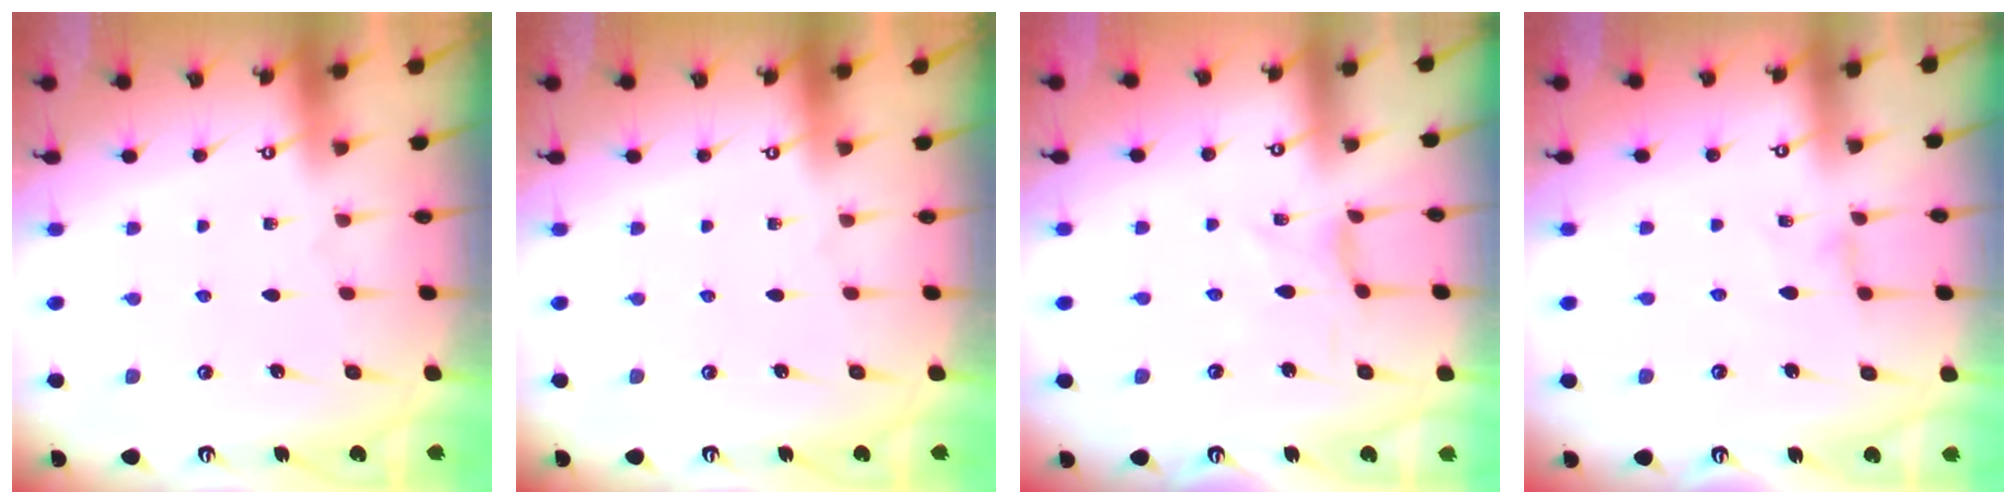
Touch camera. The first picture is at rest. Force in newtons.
{"total": 0.0}
{"total": 1.5, "press": 1.5, "slide": 0.3}
{"total": 0.9, "press": 0.8, "slide": 0.3}